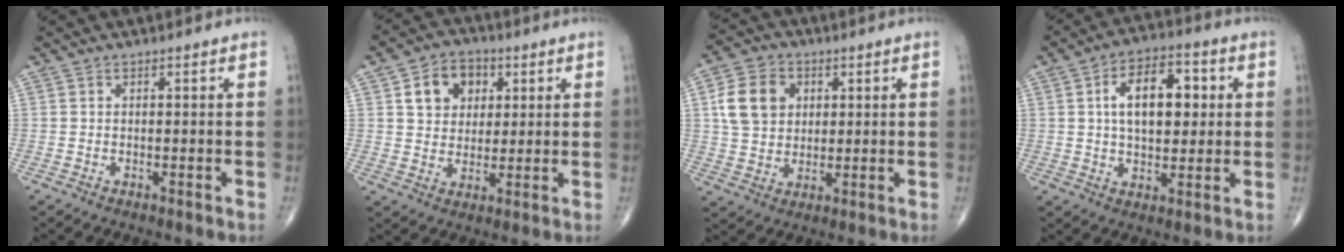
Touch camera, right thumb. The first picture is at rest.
{"total": 9.2, "force": [3.1, 7.3, 4.7], "torque": [-0.036, -0.006, 0.051]}
{"total": 10.4, "force": [2.6, 8.5, 5.5], "torque": [-0.081, 0.002, 0.046]}
{"total": 12.9, "force": [2.4, 7.4, 10.3], "torque": [-0.137, 0.009, 0.036]}